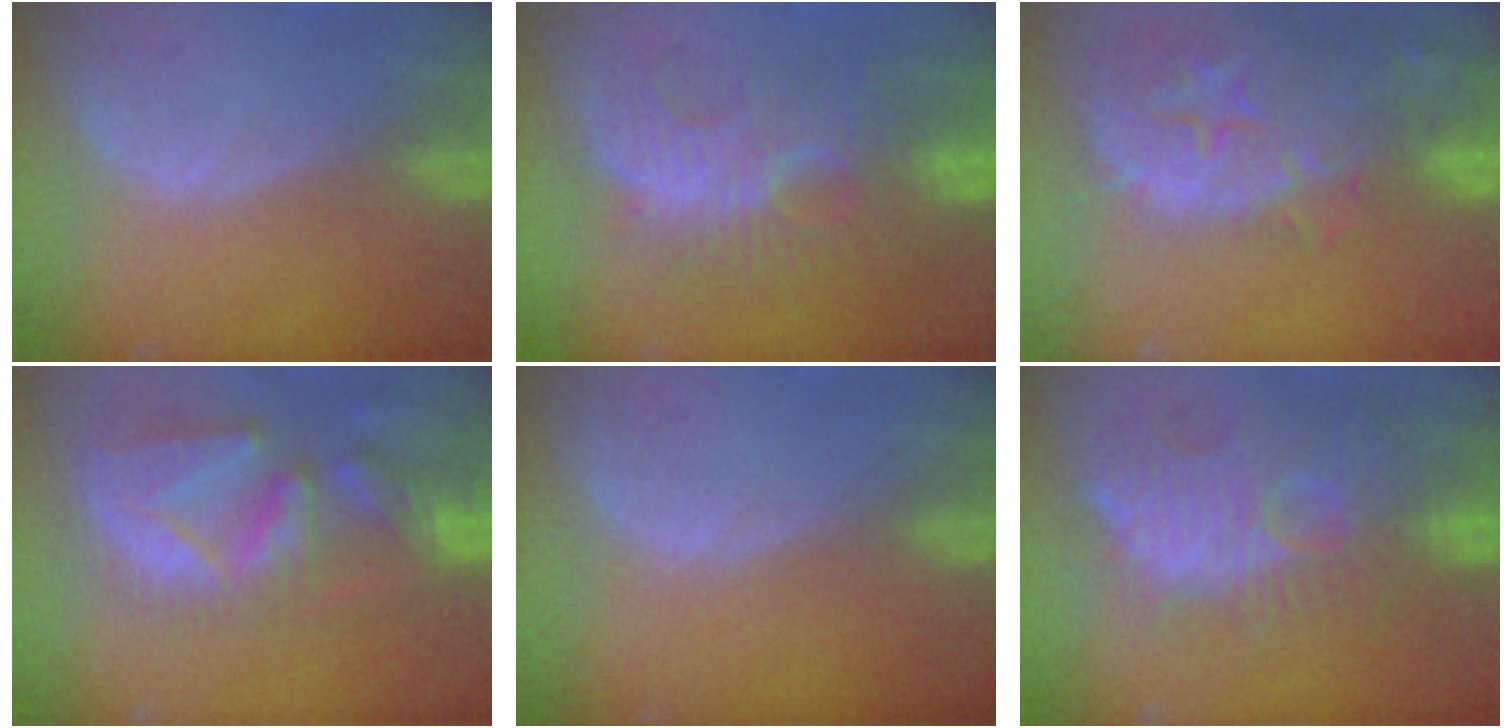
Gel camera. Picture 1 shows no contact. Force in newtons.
{"total": 9.1, "press": 8.9, "slide": 1.7}
{"total": 15.2, "press": 12.0, "slide": 9.3}
{"total": 12.7, "press": 11.2, "slide": 6.0}
{"total": 0.0}
{"total": 12.2, "press": 11.8, "slide": 3.1}